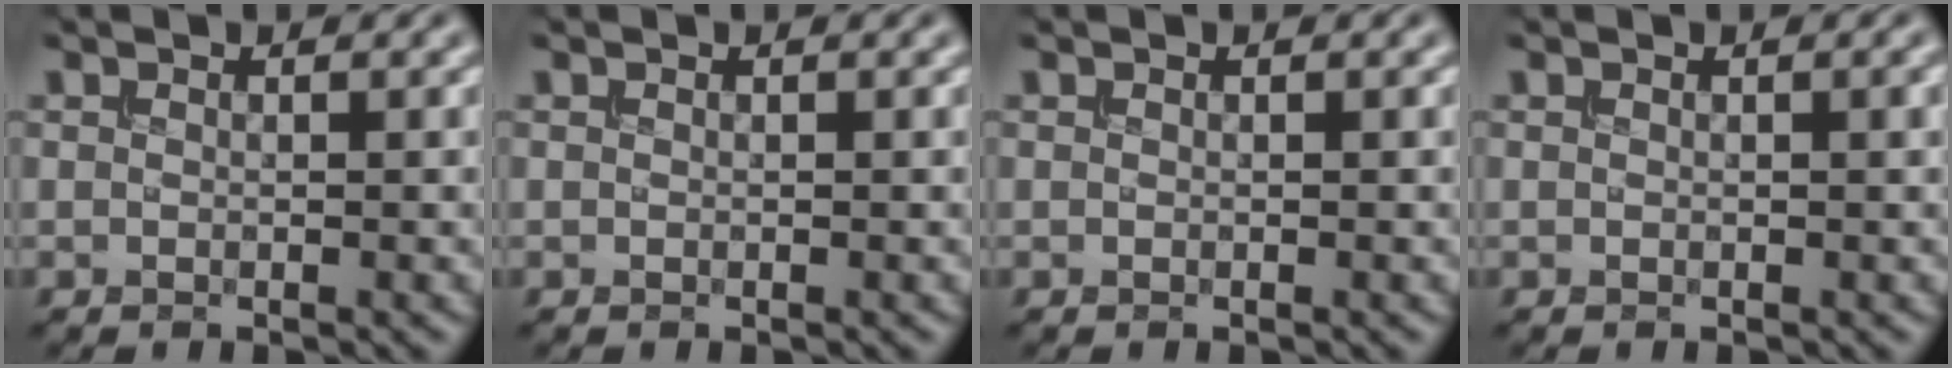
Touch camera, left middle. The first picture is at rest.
{"total": 0.0}
{"total": 0.0}
{"total": 1.1, "force": [0.3, 0.3, 1.0], "torque": [-0.010, 0.005, 0.002]}